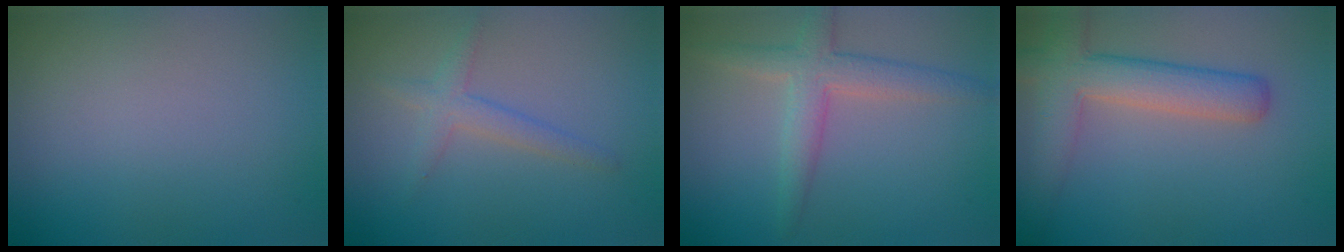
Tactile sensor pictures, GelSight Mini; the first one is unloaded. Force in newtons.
{"total": 2.0, "press": 2.0, "slide": 0.1}
{"total": 3.6, "press": 3.6, "slide": 0.1}
{"total": 5.4, "press": 5.4, "slide": 0.3}